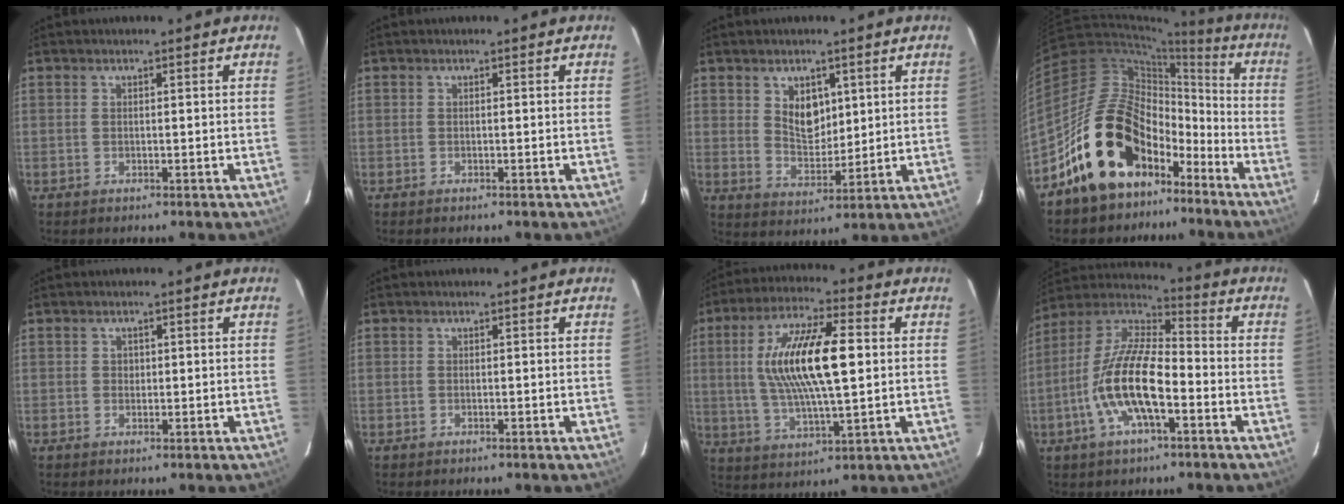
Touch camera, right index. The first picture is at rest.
{"total": 0.0}
{"total": 6.9, "force": [2.6, 4.6, 4.4], "torque": [-0.068, 0.000, 0.054]}
{"total": 18.6, "force": [-11.9, 11.5, 8.3], "torque": [-0.156, 0.039, -0.183]}
{"total": 1.0, "force": [0.0, 1.0, 0.1], "torque": [0.004, 0.002, 0.000]}
{"total": 0.0}
{"total": 16.5, "force": [2.2, 4.7, 15.7], "torque": [-0.296, 0.011, 0.043]}
{"total": 15.7, "force": [-5.2, 5.5, 13.7], "torque": [-0.277, -0.002, -0.106]}